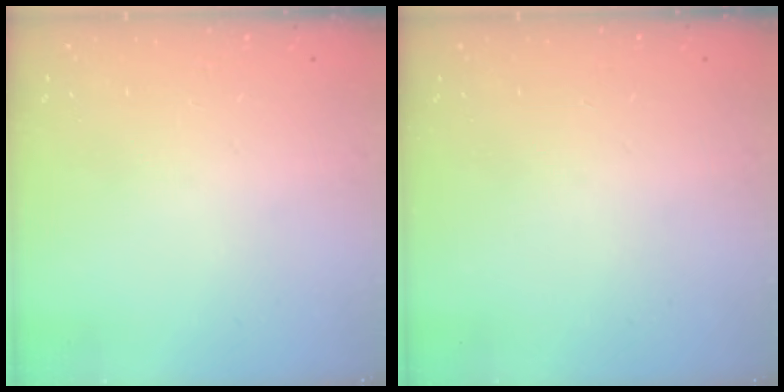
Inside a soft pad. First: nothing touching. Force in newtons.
{"total": 0.0}